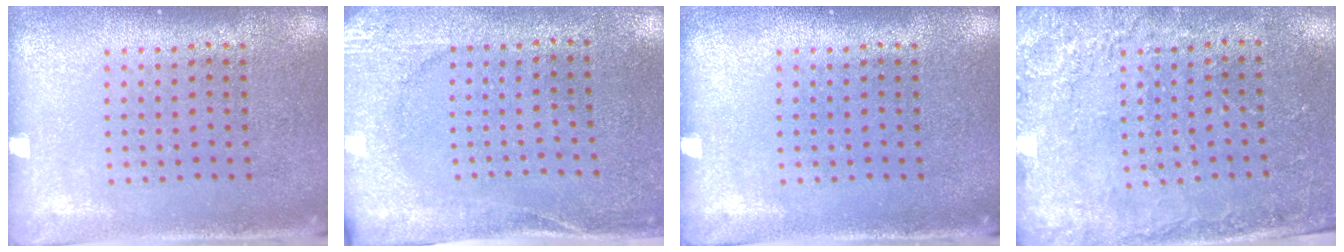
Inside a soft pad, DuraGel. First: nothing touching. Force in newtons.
{"total": 2.7, "press": 2.3, "slide": 1.3}
{"total": 0.0}
{"total": 2.5, "press": 2.3, "slide": 0.8}